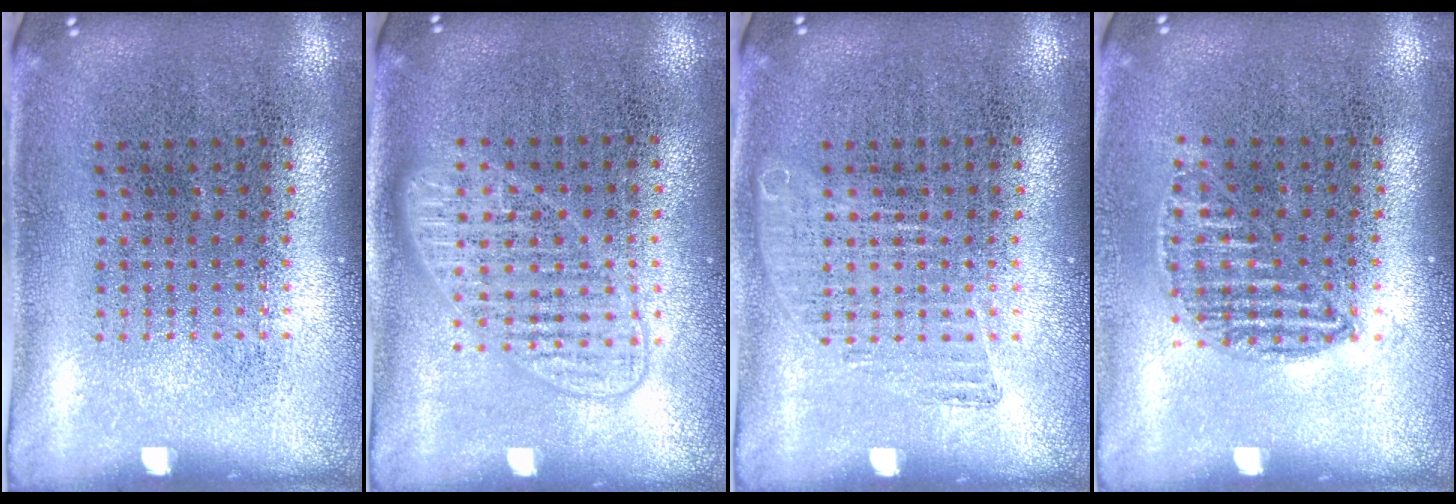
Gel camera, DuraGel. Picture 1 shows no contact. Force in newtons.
{"total": 1.4, "press": 1.4, "slide": 0.3}
{"total": 1.0, "press": 1.0, "slide": 0.2}
{"total": 1.1, "press": 1.0, "slide": 0.4}